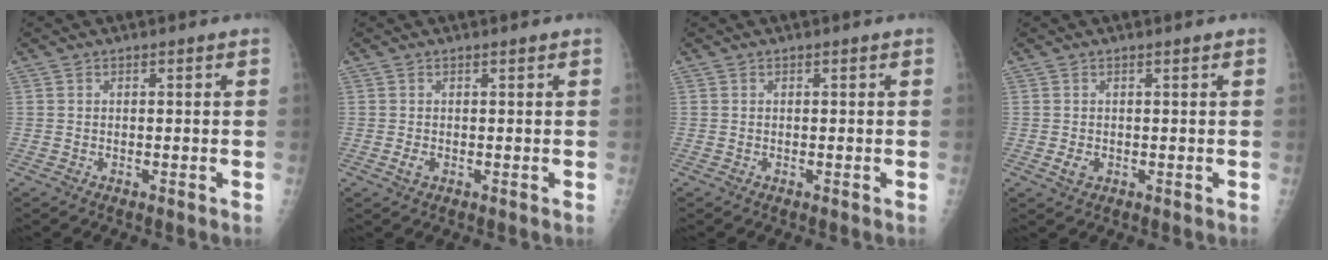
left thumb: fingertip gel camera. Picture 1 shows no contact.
{"total": 1.5, "force": [0.2, 0.8, 1.2], "torque": [-0.022, 0.003, 0.007]}
{"total": 0.0}
{"total": 1.9, "force": [0.1, 1.2, 1.4], "torque": [-0.022, -0.002, 0.008]}